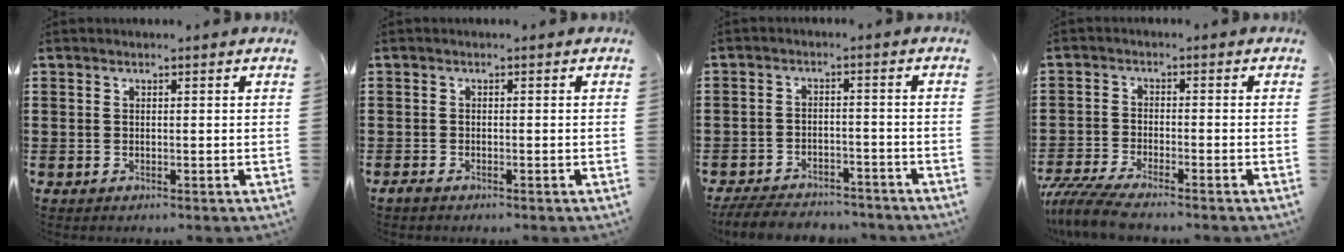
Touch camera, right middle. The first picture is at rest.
{"total": 1.0, "force": [-0.9, 0.3, 0.4], "torque": [-0.017, -0.004, -0.020]}
{"total": 5.2, "force": [-5.1, 1.1, 0.6], "torque": [-0.020, 0.009, -0.106]}
{"total": 5.3, "force": [-4.9, 0.4, 2.0], "torque": [-0.060, -0.013, -0.100]}